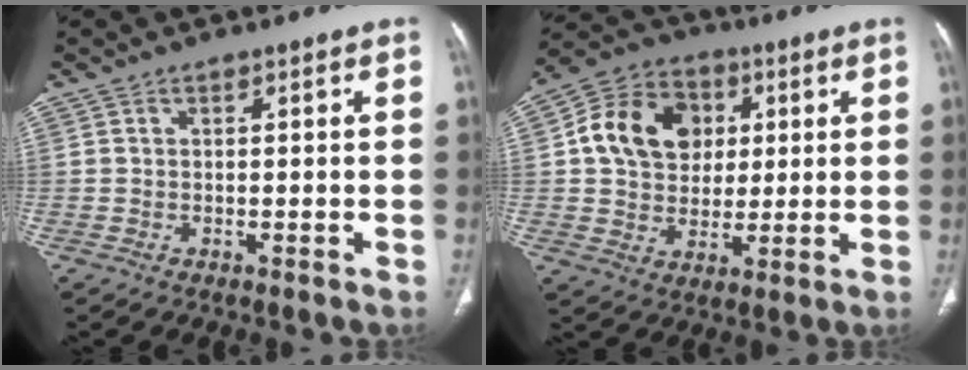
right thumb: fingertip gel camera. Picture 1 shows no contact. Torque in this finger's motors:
{"motor_torque": [-0.92, 1.11, 0.43, 0.10, 0.15]}